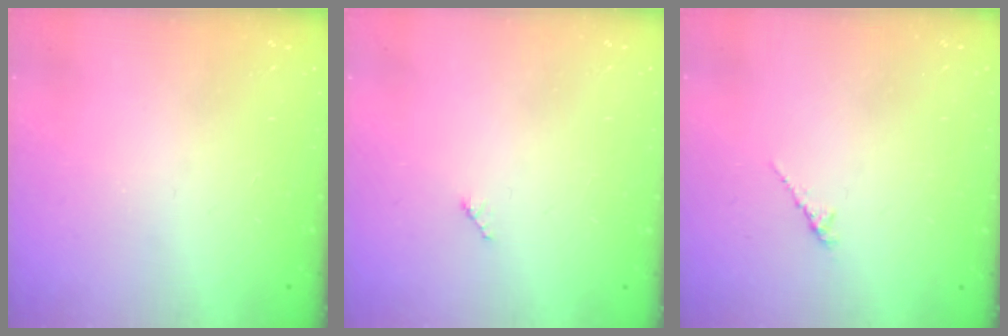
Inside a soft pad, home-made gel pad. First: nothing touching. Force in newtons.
{"total": 2.5, "press": 2.5, "slide": 0.3}
{"total": 2.0, "press": 2.0, "slide": 0.6}